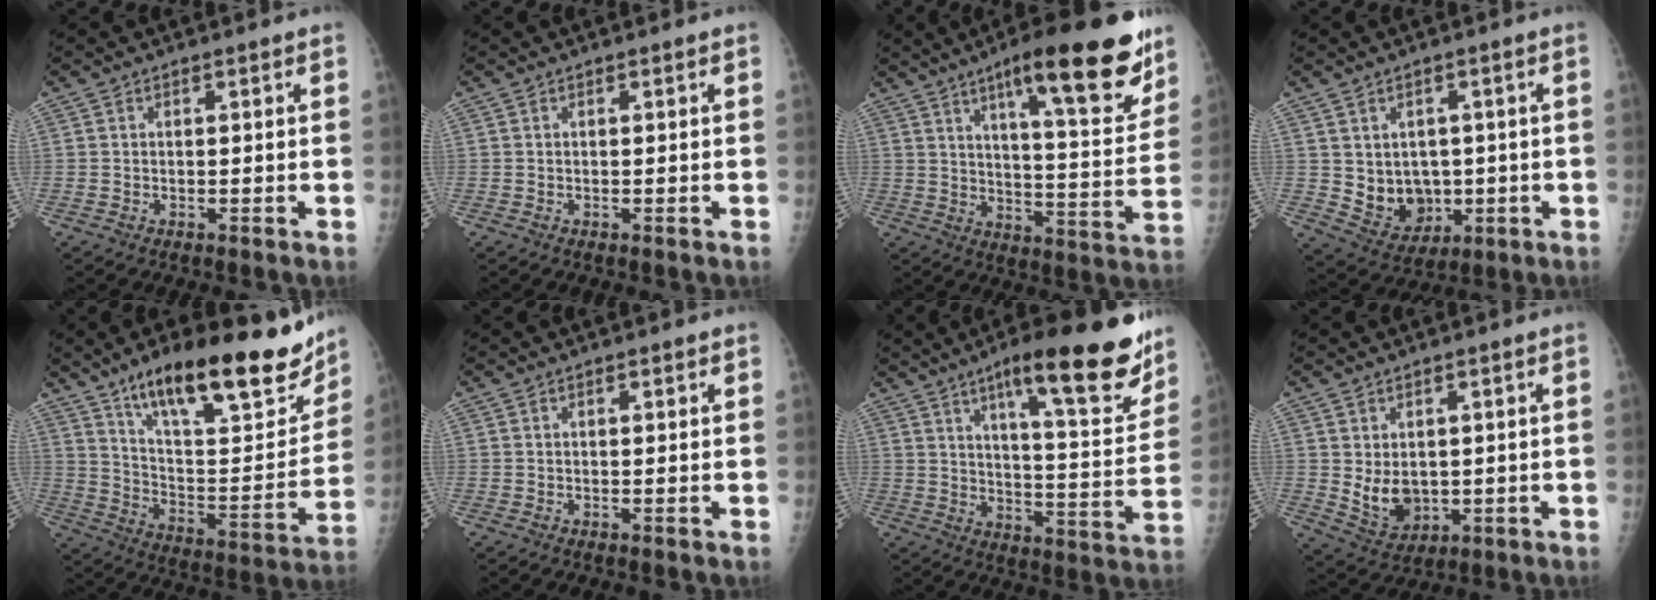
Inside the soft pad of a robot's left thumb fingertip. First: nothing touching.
{"total": 0.0}
{"total": 21.8, "force": [13.4, 4.8, 16.5], "torque": [-0.207, -0.058, 0.197]}
{"total": 8.6, "force": [-0.2, 7.1, 4.7], "torque": [-0.039, -0.007, 0.022]}
{"total": 27.7, "force": [18.7, 8.5, 18.5], "torque": [-0.234, -0.068, 0.294]}
{"total": 0.6, "force": [0.3, 0.2, 0.5], "torque": [-0.008, 0.001, 0.004]}
{"total": 21.7, "force": [14.0, 4.6, 16.0], "torque": [-0.196, -0.065, 0.205]}
{"total": 6.8, "force": [0.3, 5.1, 4.4], "torque": [-0.055, -0.018, 0.028]}